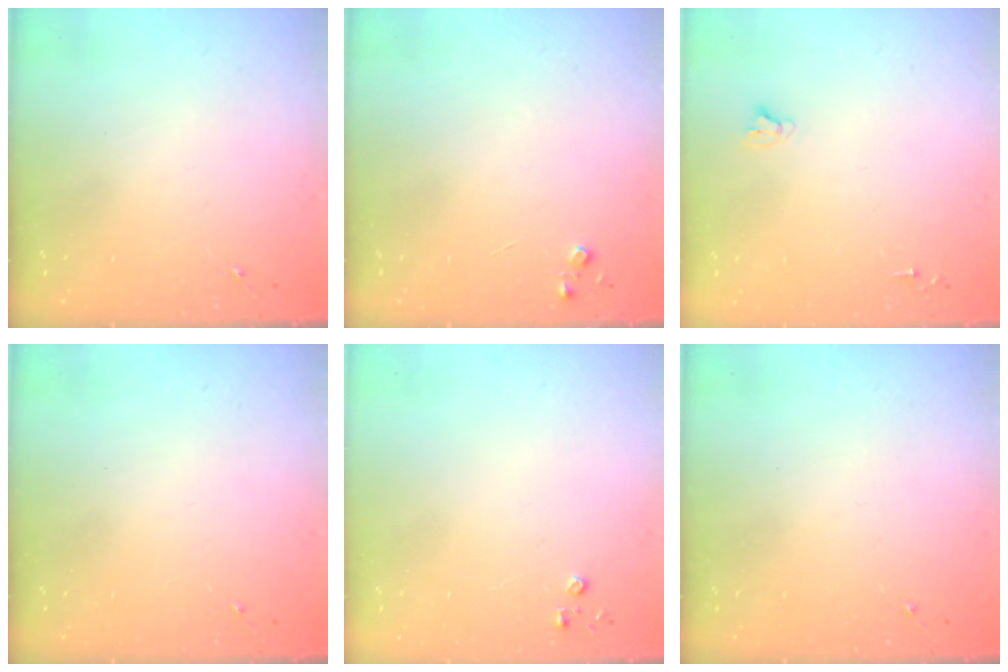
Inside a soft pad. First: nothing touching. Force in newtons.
{"total": 3.6, "press": 3.6, "slide": 0.4}
{"total": 2.7, "press": 2.7, "slide": 0.2}
{"total": 0.0}
{"total": 2.8, "press": 2.8, "slide": 0.3}
{"total": 0.0}